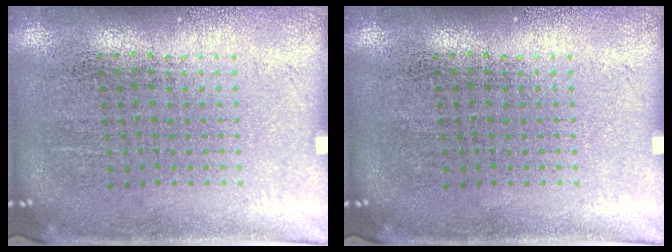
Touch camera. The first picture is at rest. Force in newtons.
{"total": 0.0}